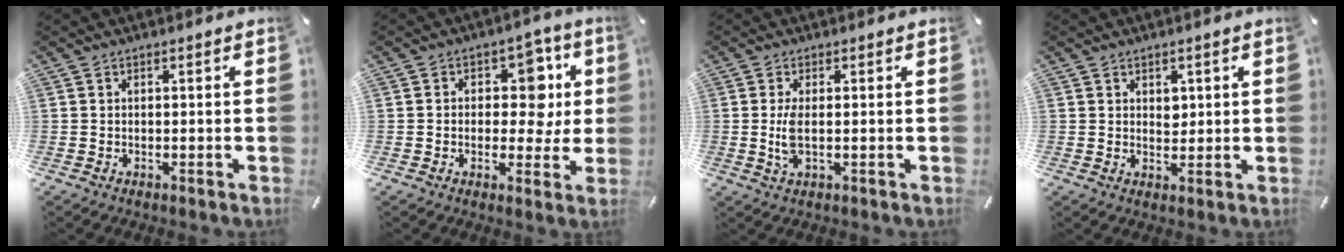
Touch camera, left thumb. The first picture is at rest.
{"total": 11.2, "force": [2.4, 8.1, 7.4], "torque": [-0.088, -0.010, 0.041]}
{"total": 4.5, "force": [0.0, 1.4, 4.2], "torque": [-0.099, -0.008, -0.006]}
{"total": 2.7, "force": [1.1, 2.1, 1.1], "torque": [-0.001, -0.006, 0.015]}